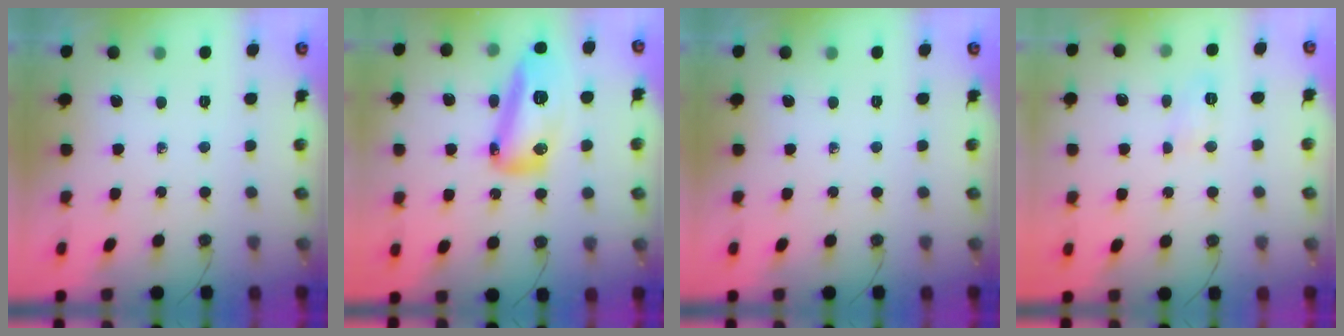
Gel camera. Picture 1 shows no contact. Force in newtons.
{"total": 16.2, "press": 16.1, "slide": 2.0}
{"total": 0.0}
{"total": 5.6, "press": 5.6, "slide": 0.6}